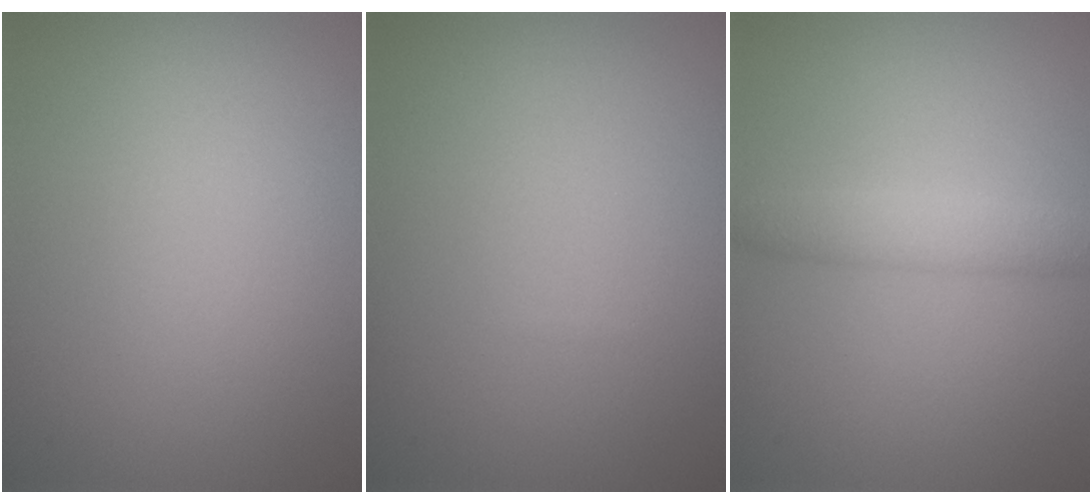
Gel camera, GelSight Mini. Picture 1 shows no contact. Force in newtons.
{"total": 0.0}
{"total": 2.6, "press": 2.6, "slide": 0.1}